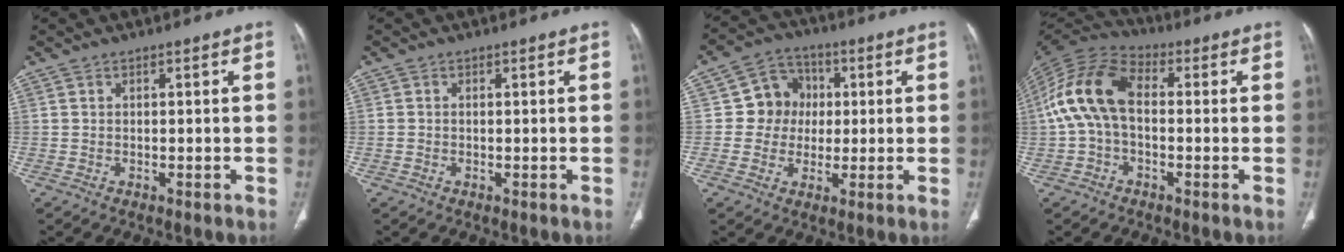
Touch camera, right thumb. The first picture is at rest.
{"total": 0.5, "force": [-0.1, 0.4, 0.3], "torque": [-0.010, 0.005, 0.002]}
{"total": 8.6, "force": [0.6, 8.1, 2.9], "torque": [0.000, 0.014, 0.000]}
{"total": 13.1, "force": [0.3, 8.1, 10.2], "torque": [-0.203, 0.035, -0.006]}